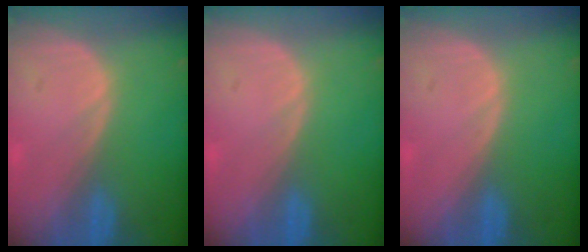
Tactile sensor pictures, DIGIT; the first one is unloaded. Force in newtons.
{"total": 0.0}
{"total": 0.0}